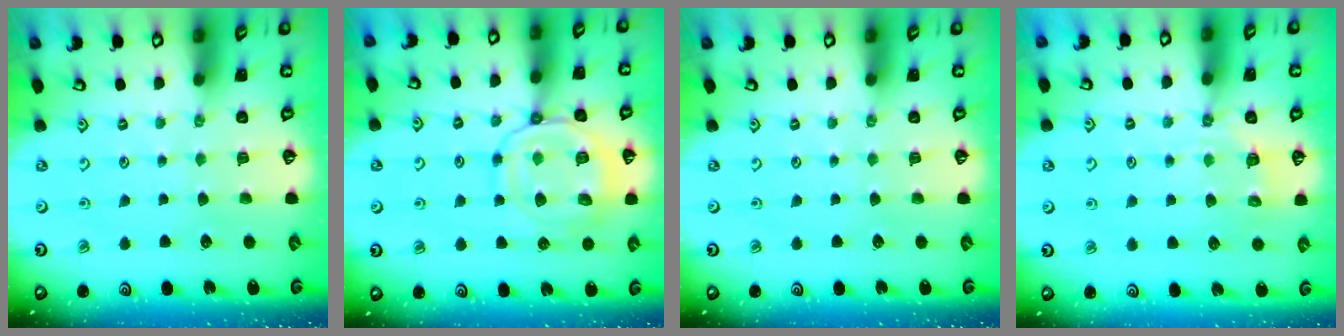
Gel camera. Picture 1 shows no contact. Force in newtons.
{"total": 13.4, "press": 13.3, "slide": 1.4}
{"total": 0.0}
{"total": 5.2, "press": 5.0, "slide": 1.2}